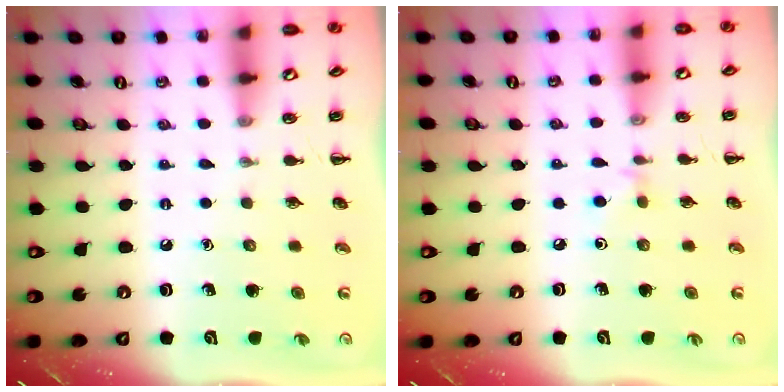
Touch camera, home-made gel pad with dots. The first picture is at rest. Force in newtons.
{"total": 2.8, "press": 2.6, "slide": 1.1}